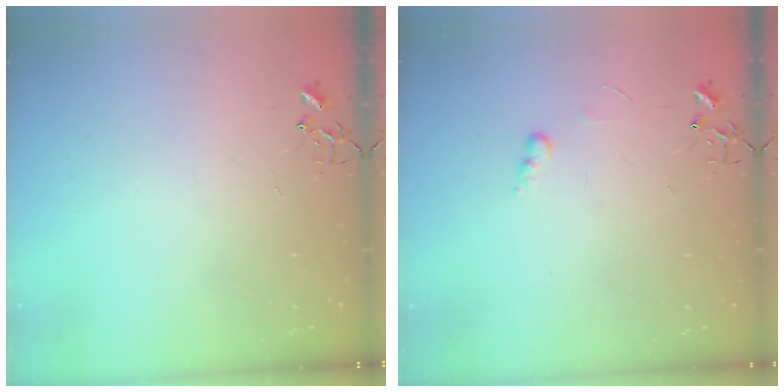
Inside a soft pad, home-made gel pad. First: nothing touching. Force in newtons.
{"total": 5.6, "press": 5.6, "slide": 0.7}